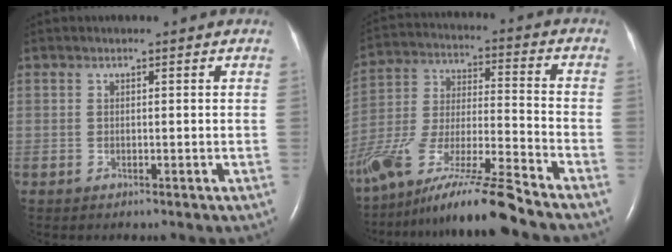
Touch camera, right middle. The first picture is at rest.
{"total": 18.1, "force": [-14.5, 0.0, 10.8], "torque": [-0.239, -0.030, -0.271]}